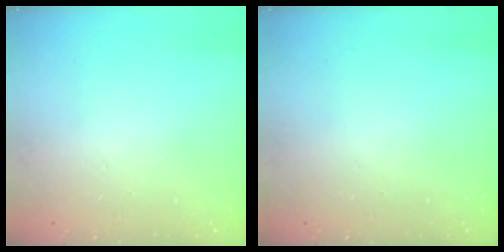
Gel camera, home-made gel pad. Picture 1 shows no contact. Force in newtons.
{"total": 0.0}